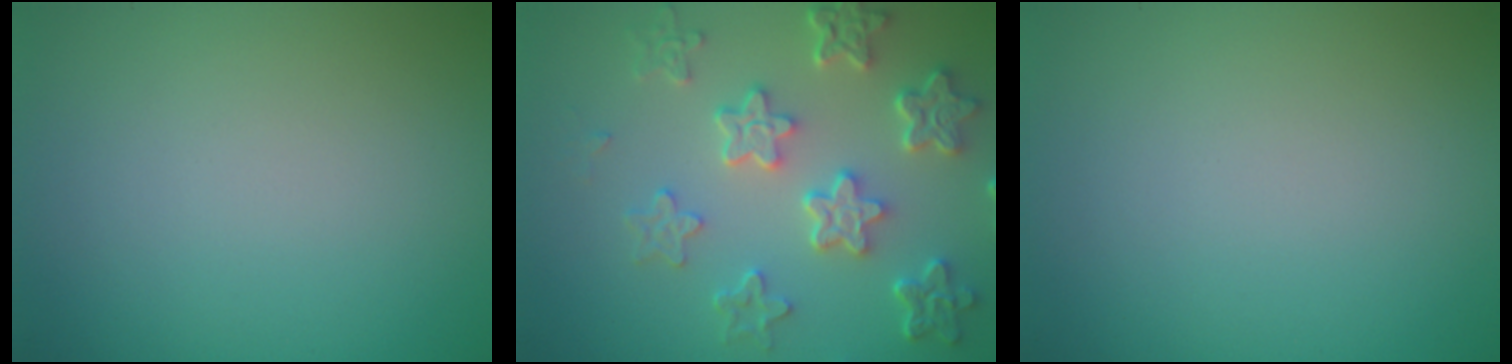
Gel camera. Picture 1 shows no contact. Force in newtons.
{"total": 6.0, "press": 4.7, "slide": 3.7}
{"total": 0.0}